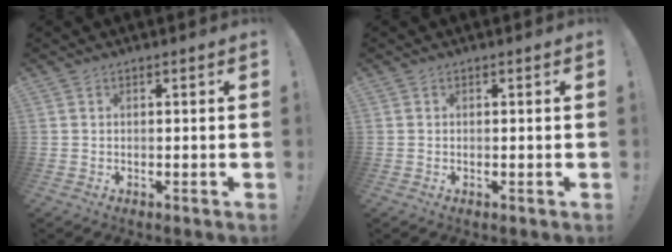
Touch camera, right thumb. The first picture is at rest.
{"total": 0.0}